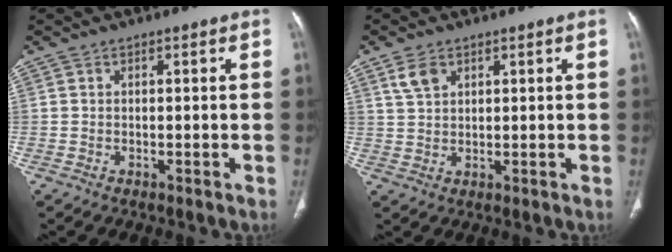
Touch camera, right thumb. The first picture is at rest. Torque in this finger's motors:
{"motor_torque": [-0.15, 0.14, -0.17, 0.18, 0.17]}